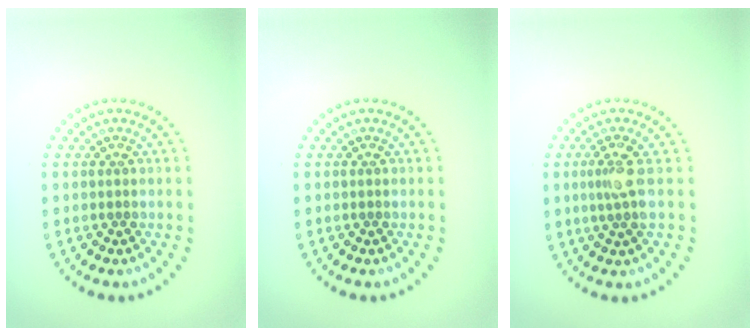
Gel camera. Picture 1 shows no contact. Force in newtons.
{"total": 0.0}
{"total": 2.2, "press": 1.6, "slide": 1.5}